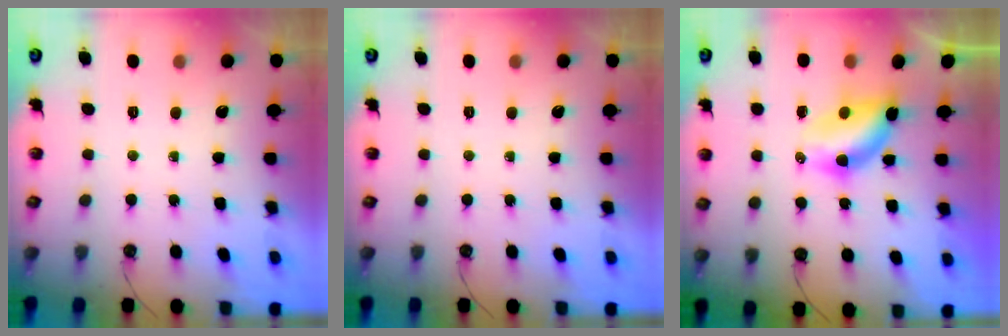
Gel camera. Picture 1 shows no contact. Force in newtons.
{"total": 0.0}
{"total": 5.9, "press": 5.9, "slide": 0.4}